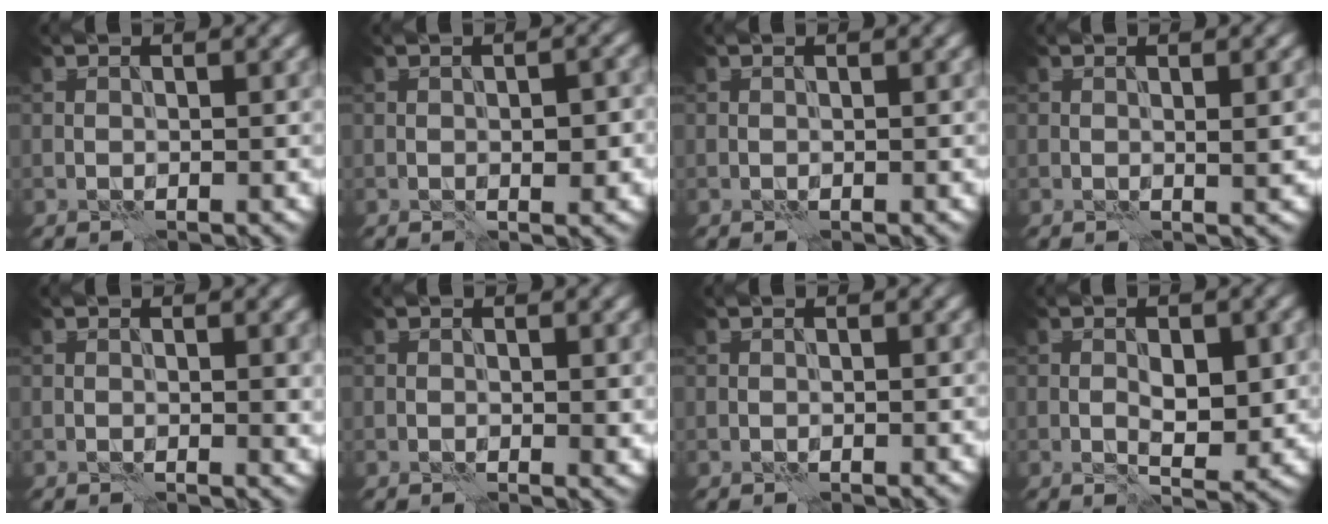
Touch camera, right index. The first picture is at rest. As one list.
[{"total": 2.5, "force": [-0.4, 1.0, 2.3], "torque": [-0.031, 0.001, -0.003]}, {"total": 0.0}, {"total": 1.2, "force": [0.2, 0.1, 1.2], "torque": [-0.016, 0.001, 0.001]}, {"total": 1.0, "force": [0.3, 0.2, 0.9], "torque": [-0.009, -0.002, 0.004]}, {"total": 0.9, "force": [0.3, 0.3, 0.8], "torque": [-0.007, -0.002, 0.003]}, {"total": 0.0}, {"total": 3.8, "force": [-0.1, 1.6, 3.5], "torque": [-0.054, -0.003, 0.001]}]